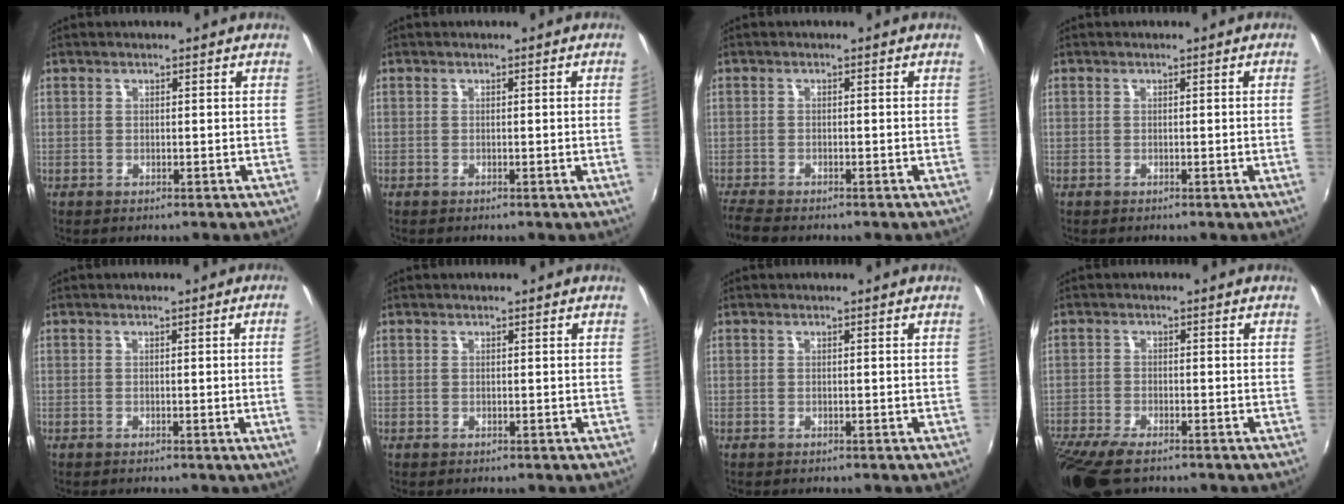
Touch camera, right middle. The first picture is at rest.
{"total": 1.3, "force": [0.1, -0.8, 1.0], "torque": [-0.008, -0.011, 0.002]}
{"total": 3.6, "force": [-3.3, 0.4, 1.4], "torque": [-0.040, -0.019, -0.064]}
{"total": 1.1, "force": [0.1, -0.6, 0.8], "torque": [-0.006, -0.008, 0.002]}
{"total": 3.4, "force": [0.0, -1.9, 2.8], "torque": [-0.047, -0.012, 0.006]}
{"total": 0.0}
{"total": 0.0}
{"total": 9.4, "force": [-7.2, 2.7, 5.4], "torque": [-0.137, -0.043, -0.136]}